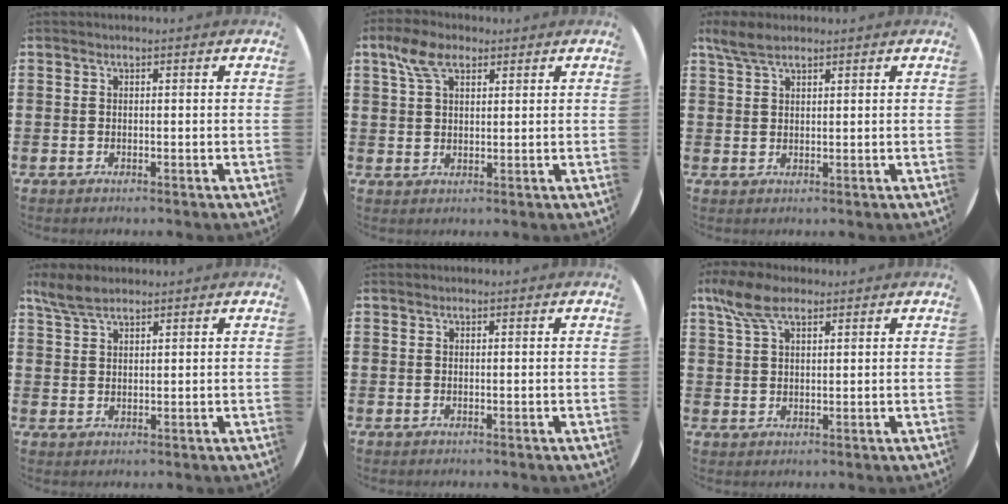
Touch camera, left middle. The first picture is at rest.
{"total": 5.3, "force": [3.2, 2.8, 3.2], "torque": [-0.072, 0.011, 0.060]}
{"total": 3.5, "force": [2.7, 1.2, 1.9], "torque": [-0.035, 0.003, 0.049]}
{"total": 4.1, "force": [3.4, 1.3, 2.0], "torque": [-0.047, 0.001, 0.063]}
{"total": 0.0}
{"total": 6.0, "force": [3.9, 2.7, 3.7], "torque": [-0.081, 0.005, 0.072]}